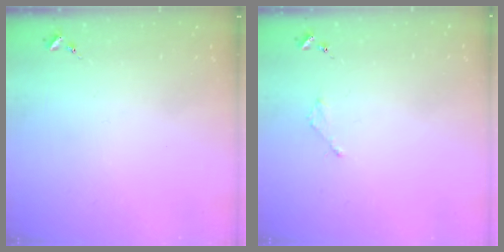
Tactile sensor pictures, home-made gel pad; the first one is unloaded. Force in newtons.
{"total": 2.0, "press": 2.0, "slide": 0.3}